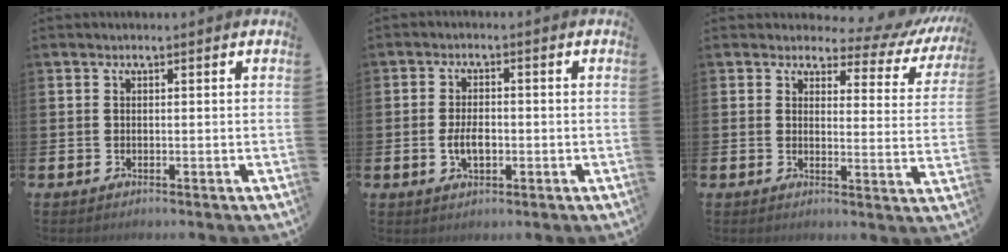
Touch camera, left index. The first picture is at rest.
{"total": 3.5, "force": [-0.6, 2.0, 2.8], "torque": [-0.041, -0.001, -0.014]}
{"total": 3.6, "force": [2.7, 2.1, 1.1], "torque": [-0.011, -0.033, 0.032]}